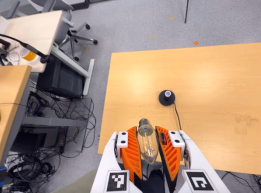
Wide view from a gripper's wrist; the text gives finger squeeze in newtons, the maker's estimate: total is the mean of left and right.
{"total": 19.3, "left": 21.2, "right": 17.4}